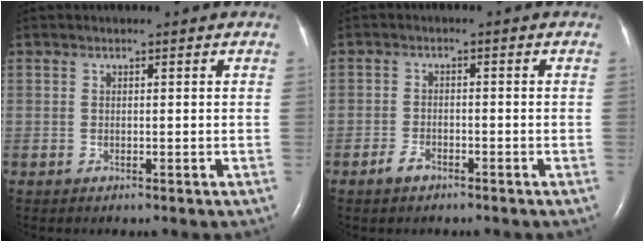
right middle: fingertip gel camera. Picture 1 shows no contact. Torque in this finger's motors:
{"motor_torque": [0.54, -0.85, -0.07, -0.01]}